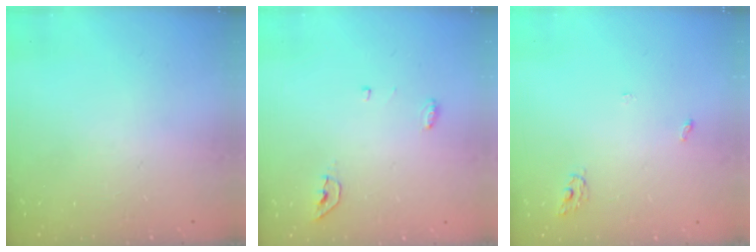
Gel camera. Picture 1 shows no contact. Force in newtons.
{"total": 4.5, "press": 4.2, "slide": 1.5}
{"total": 3.3, "press": 3.3, "slide": 0.2}